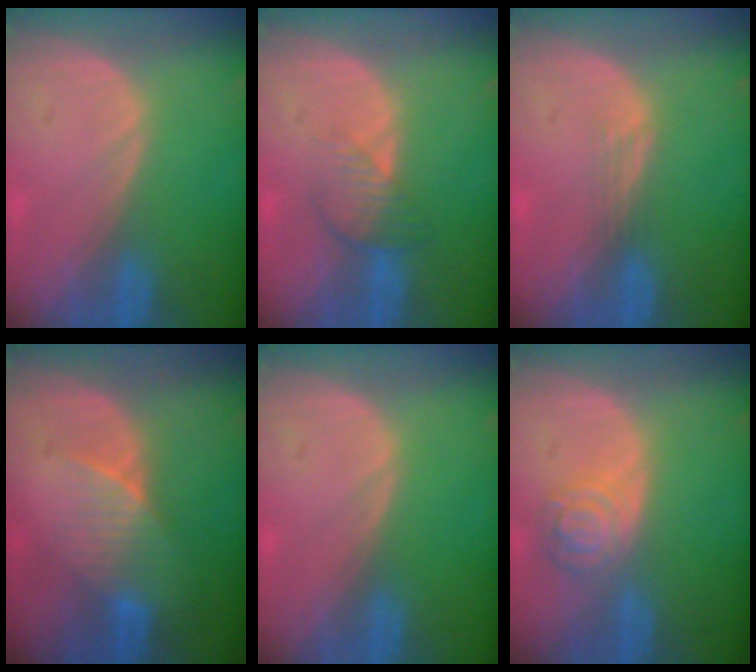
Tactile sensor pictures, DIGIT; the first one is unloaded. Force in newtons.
{"total": 4.3, "press": 3.7, "slide": 2.1}
{"total": 1.5, "press": 1.2, "slide": 0.9}
{"total": 4.9, "press": 4.7, "slide": 1.3}
{"total": 0.0}
{"total": 5.3, "press": 4.8, "slide": 2.3}